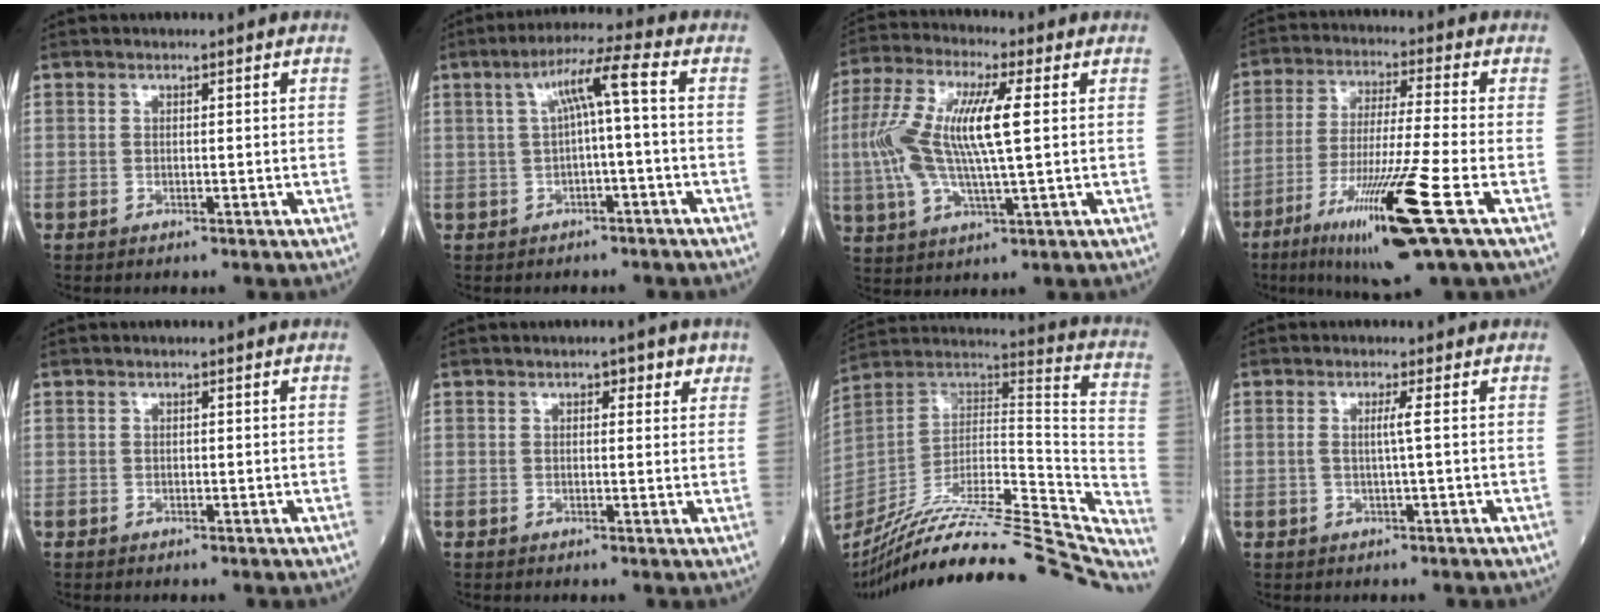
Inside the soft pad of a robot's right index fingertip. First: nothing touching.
{"total": 6.1, "force": [0.5, -0.2, 6.1], "torque": [-0.106, 0.026, 0.010]}
{"total": 13.3, "force": [1.3, 2.6, 12.9], "torque": [-0.283, 0.016, 0.019]}
{"total": 15.7, "force": [-7.2, -0.9, 13.9], "torque": [-0.275, -0.040, -0.129]}
{"total": 0.0}
{"total": 2.6, "force": [1.6, 1.3, 1.5], "torque": [-0.011, 0.005, 0.017]}
{"total": 39.5, "force": [-34.9, 2.7, 18.4], "torque": [-0.218, -0.050, -0.507]}
{"total": 1.8, "force": [0.1, -0.6, 1.7], "torque": [-0.036, -0.001, 0.000]}